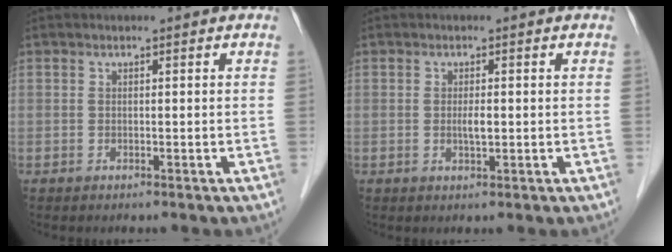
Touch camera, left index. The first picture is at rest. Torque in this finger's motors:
{"motor_torque": [0.50, 0.25, 0.09, 0.03]}